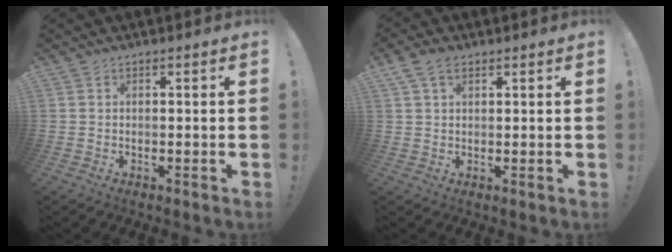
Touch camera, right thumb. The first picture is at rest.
{"total": 5.1, "force": [2.5, 3.3, 2.9], "torque": [-0.053, 0.000, 0.049]}